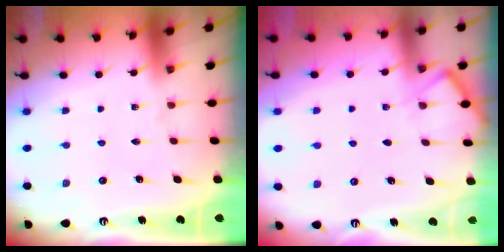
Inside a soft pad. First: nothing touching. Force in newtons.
{"total": 6.1, "press": 6.1, "slide": 0.4}